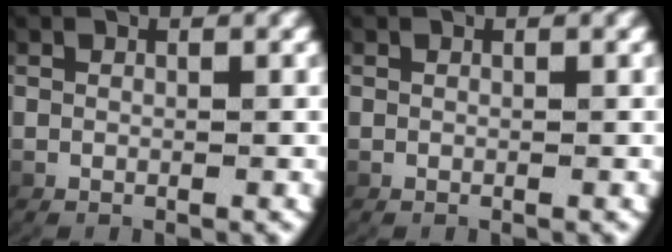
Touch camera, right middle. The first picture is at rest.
{"total": 0.0}